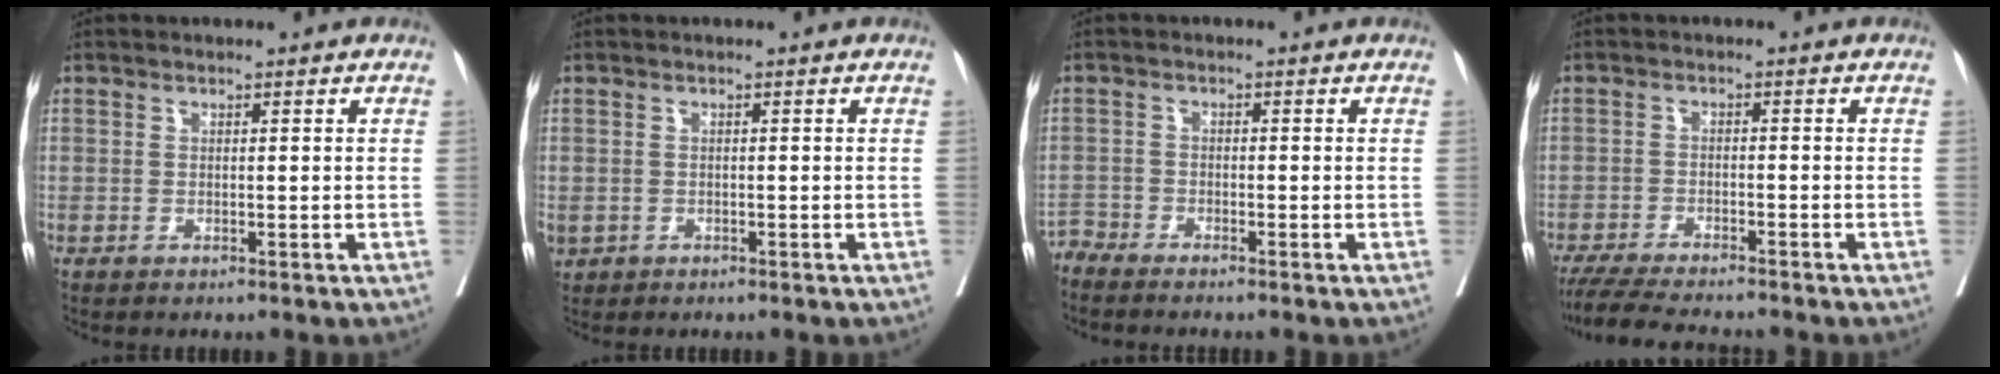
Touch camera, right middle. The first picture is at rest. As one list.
[{"total": 1.8, "force": [-0.7, 1.5, 0.6], "torque": [-0.017, 0.000, -0.004]}, {"total": 2.8, "force": [-2.7, -0.3, 0.1], "torque": [0.006, -0.007, -0.049]}, {"total": 9.9, "force": [-8.8, 0.8, 4.4], "torque": [-0.066, -0.019, -0.138]}]